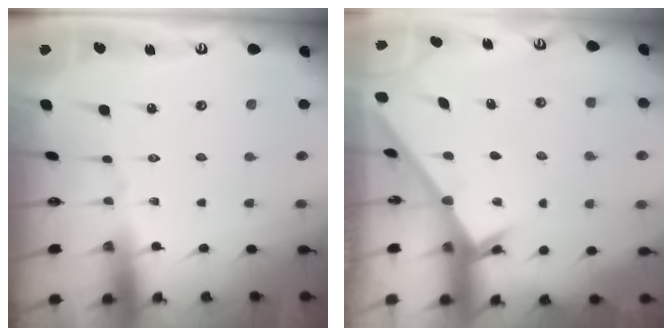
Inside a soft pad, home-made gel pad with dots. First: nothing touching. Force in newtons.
{"total": 2.3, "press": 2.3, "slide": 0.3}